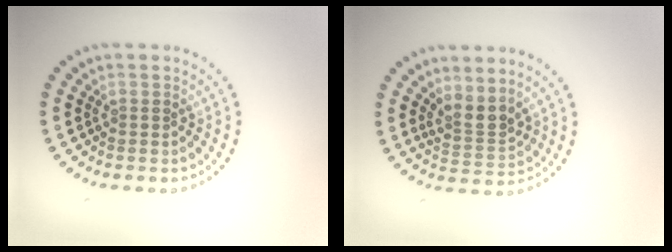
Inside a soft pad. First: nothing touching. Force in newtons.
{"total": 2.6, "press": 2.0, "slide": 1.8}